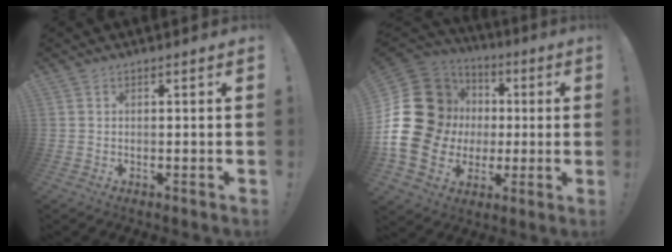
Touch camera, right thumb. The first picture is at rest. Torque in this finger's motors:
{"motor_torque": [2.54, 2.47, 1.50, -1.07, 0.53]}